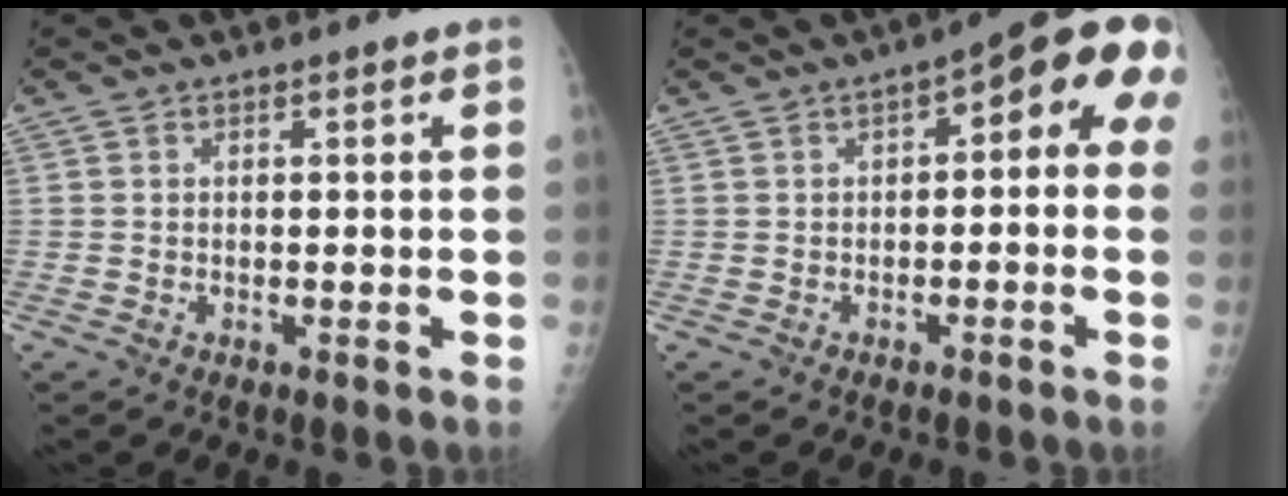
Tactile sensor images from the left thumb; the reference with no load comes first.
{"total": 10.1, "force": [1.2, 4.4, 8.9], "torque": [-0.080, 0.034, 0.002]}